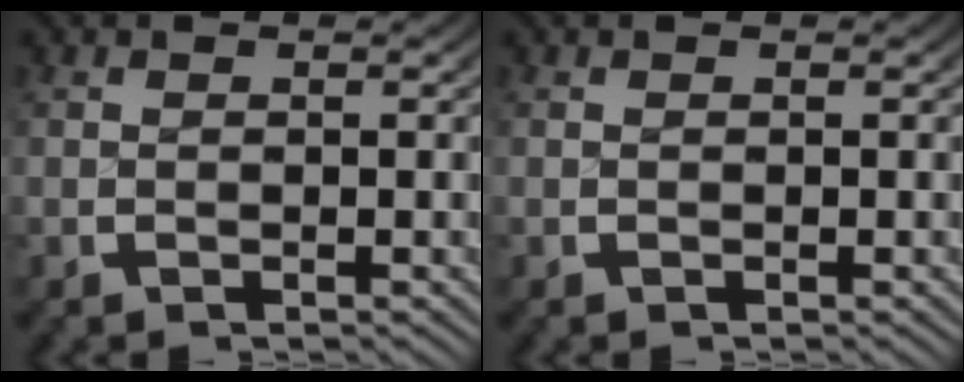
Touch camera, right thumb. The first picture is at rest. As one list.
[{"total": 0.0}]